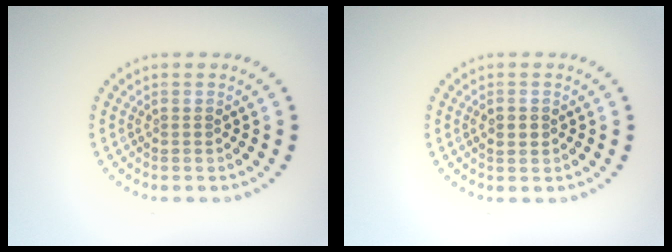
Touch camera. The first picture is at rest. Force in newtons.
{"total": 1.1, "press": 1.1, "slide": 0.1}